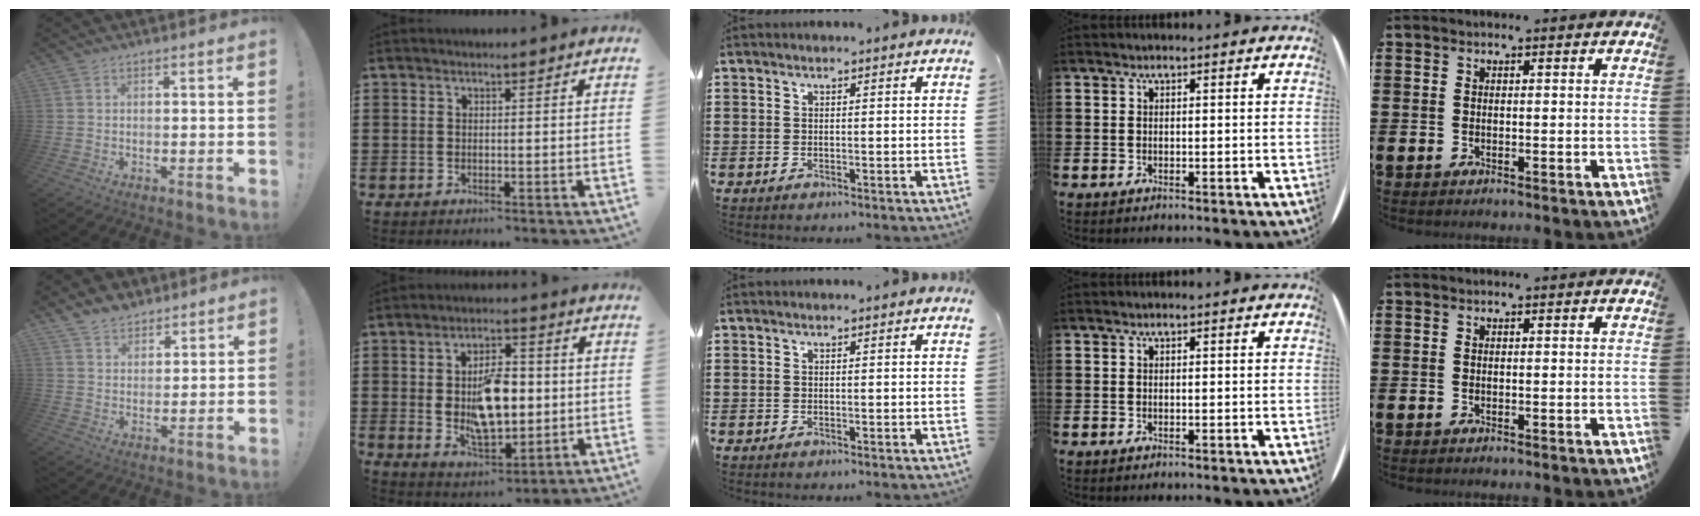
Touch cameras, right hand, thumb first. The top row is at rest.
{"thumb": {"total": 6.6, "force": [5.4, 3.6, 1.1], "torque": [-0.025, -0.035, 0.105]}, "index": {"total": 10.0, "force": [0.1, 5.4, 8.4], "torque": [-0.136, 0.000, -0.004]}}